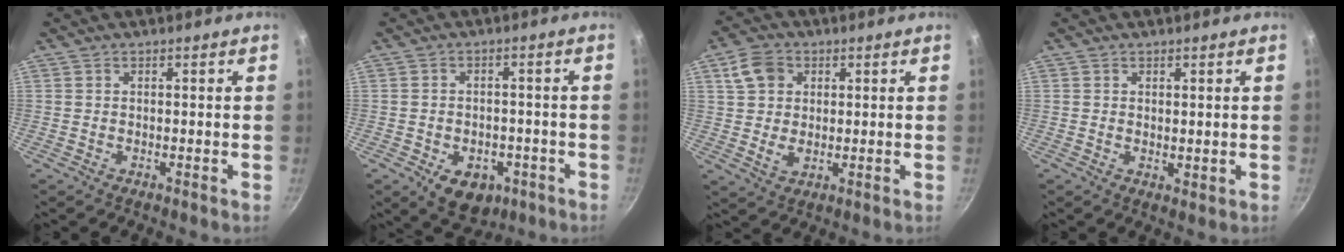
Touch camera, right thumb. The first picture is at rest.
{"total": 9.4, "force": [-3.9, 6.4, 5.6], "torque": [-0.047, 0.013, -0.041]}
{"total": 7.9, "force": [2.3, 6.2, 4.3], "torque": [-0.065, -0.007, 0.037]}
{"total": 1.6, "force": [0.9, 0.8, 1.0], "torque": [-0.010, -0.015, 0.012]}